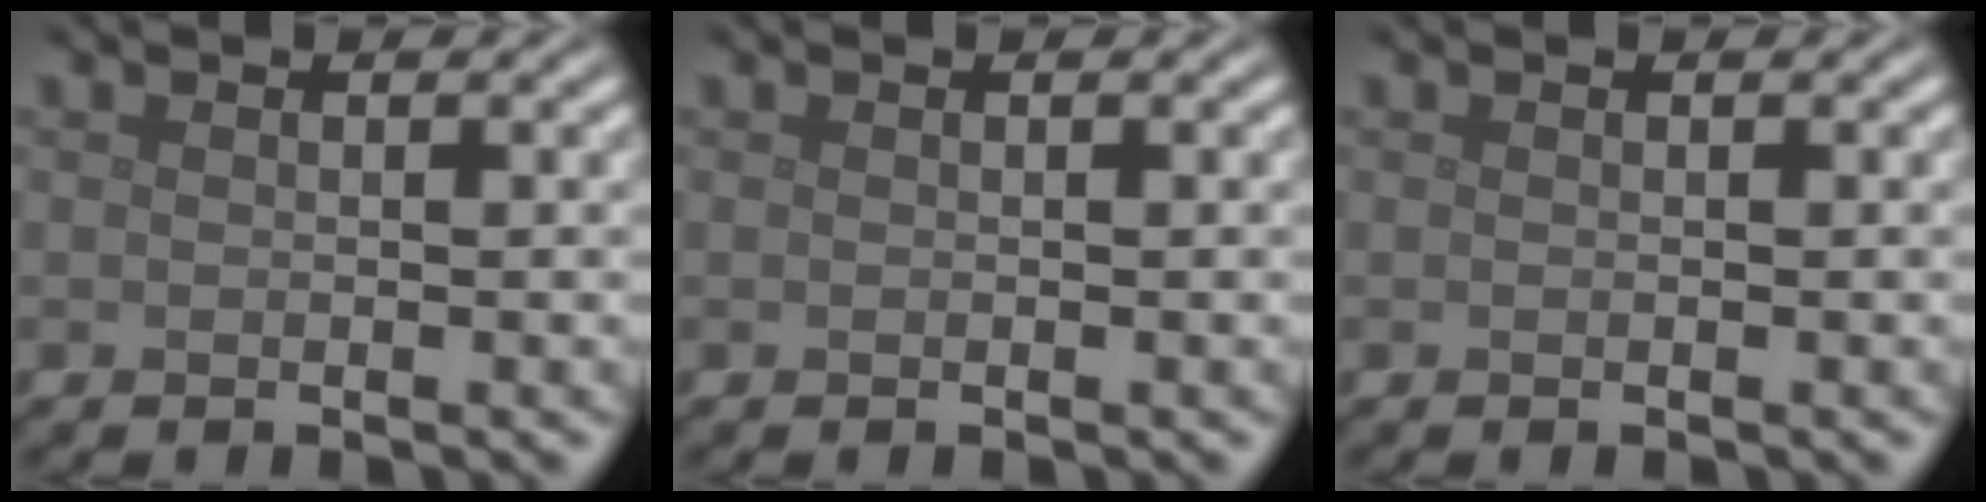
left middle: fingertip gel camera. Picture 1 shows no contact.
{"total": 0.0}
{"total": 0.0}